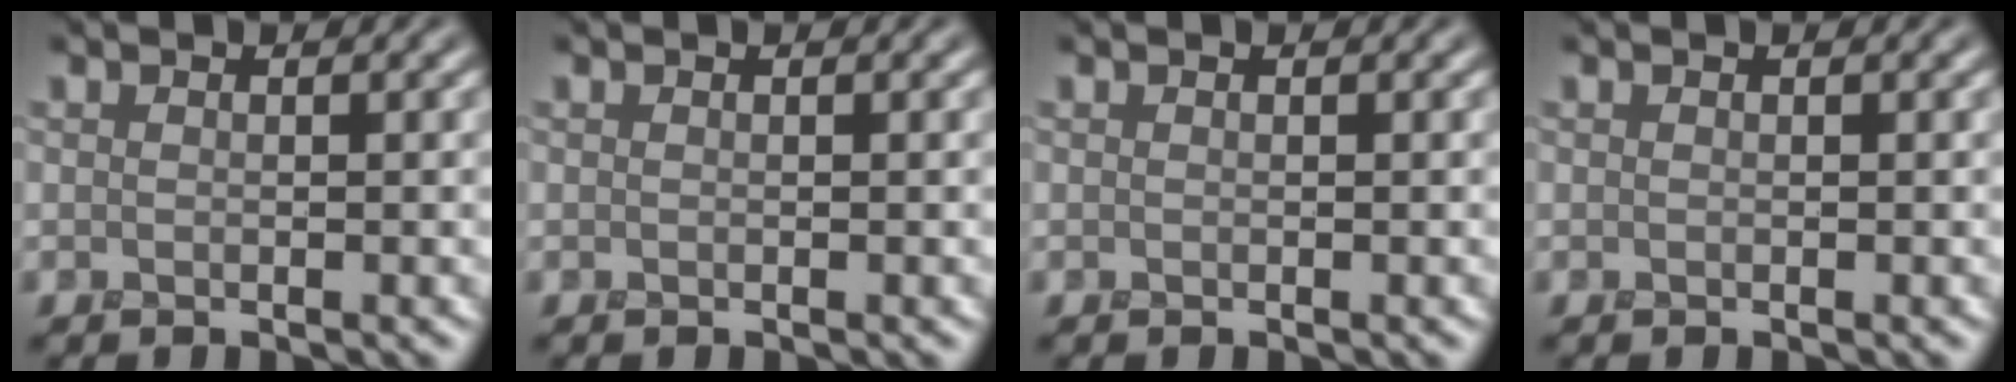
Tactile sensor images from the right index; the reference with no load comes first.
{"total": 0.0}
{"total": 0.0}
{"total": 0.0}